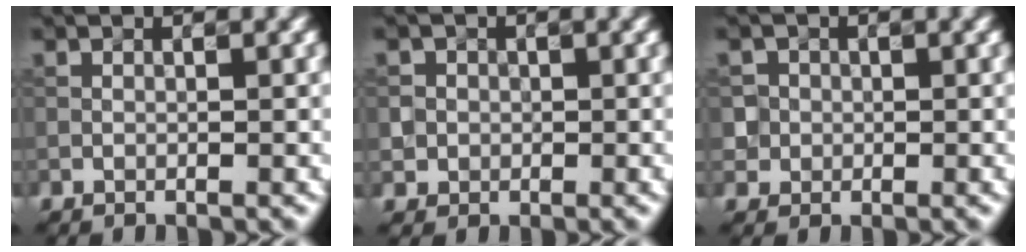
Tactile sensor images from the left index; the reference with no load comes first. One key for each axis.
{"total": 2.3, "fx": 0.1, "fy": 2.2, "fz": 0.3, "tx": 0.004, "ty": 0.003, "tz": 0.007}
{"total": 2.6, "fx": 0.1, "fy": 2.6, "fz": 0.4, "tx": -0.001, "ty": 0.007, "tz": 0.006}